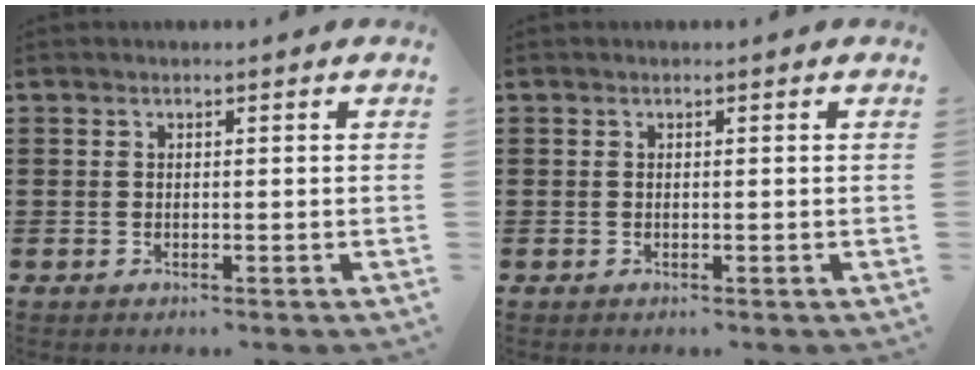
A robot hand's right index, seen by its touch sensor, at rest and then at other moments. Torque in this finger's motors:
{"motor_torque": [0.55, 1.23, 0.00, 0.00]}